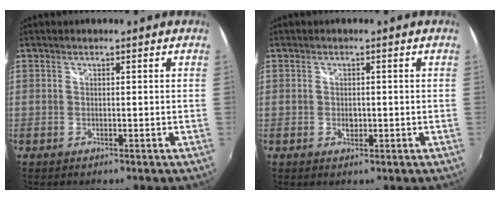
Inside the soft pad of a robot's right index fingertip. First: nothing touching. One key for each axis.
{"total": 1.7, "fx": -0.3, "fy": 1.4, "fz": 1.0, "tx": -0.016, "ty": 0.000, "tz": -0.007}